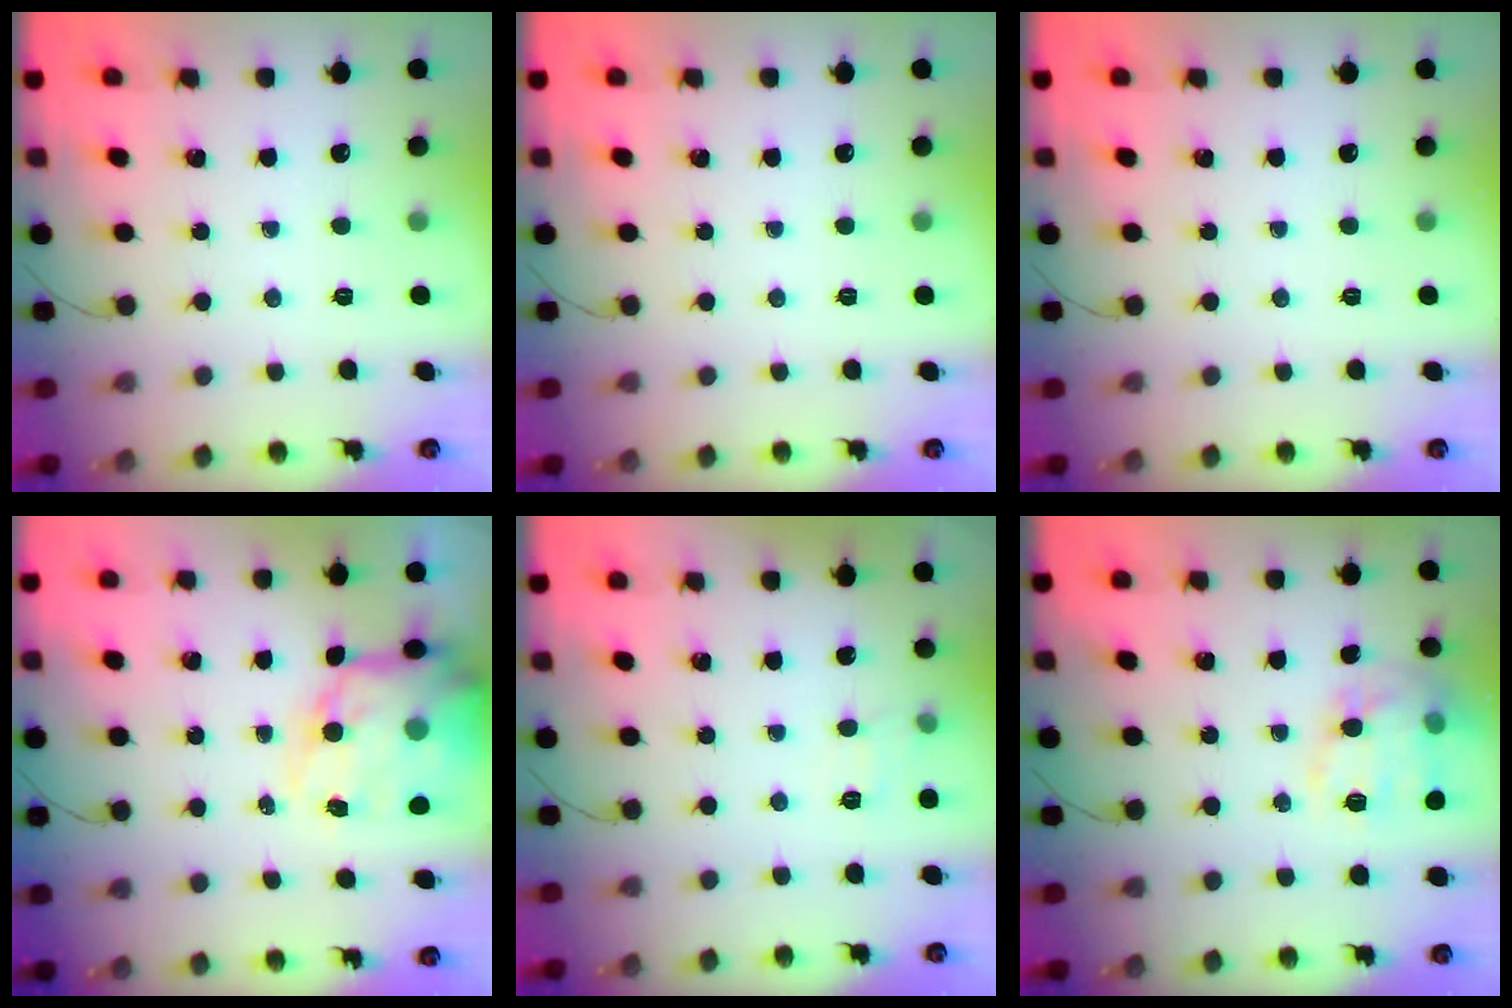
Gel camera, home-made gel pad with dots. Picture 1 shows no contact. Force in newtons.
{"total": 0.0}
{"total": 0.0}
{"total": 16.0, "press": 15.4, "slide": 4.1}
{"total": 4.0, "press": 3.6, "slide": 1.8}
{"total": 15.8, "press": 15.7, "slide": 1.0}